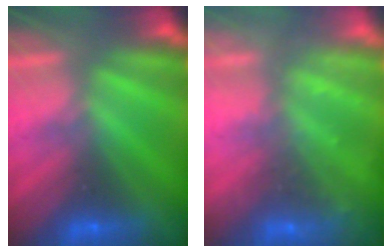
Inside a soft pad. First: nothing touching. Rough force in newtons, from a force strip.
{"total": 2.2}